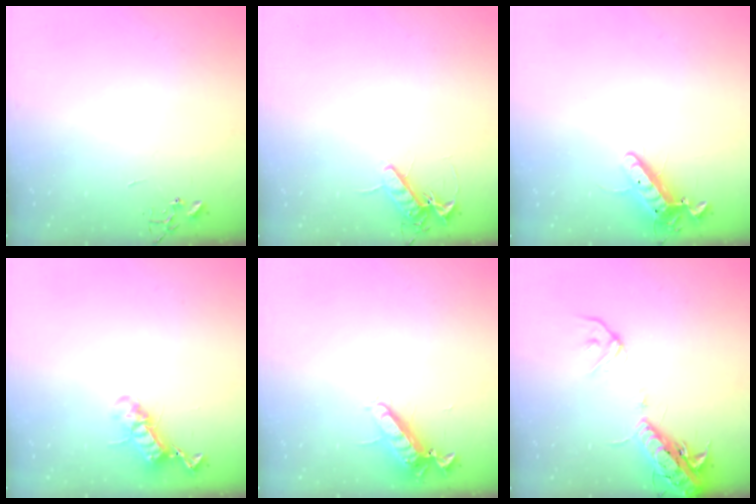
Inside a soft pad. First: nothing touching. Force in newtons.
{"total": 9.3, "press": 9.2, "slide": 1.3}
{"total": 11.6, "press": 11.4, "slide": 2.2}
{"total": 11.9, "press": 11.9, "slide": 0.8}
{"total": 12.4, "press": 12.3, "slide": 1.5}
{"total": 16.3, "press": 16.0, "slide": 3.3}